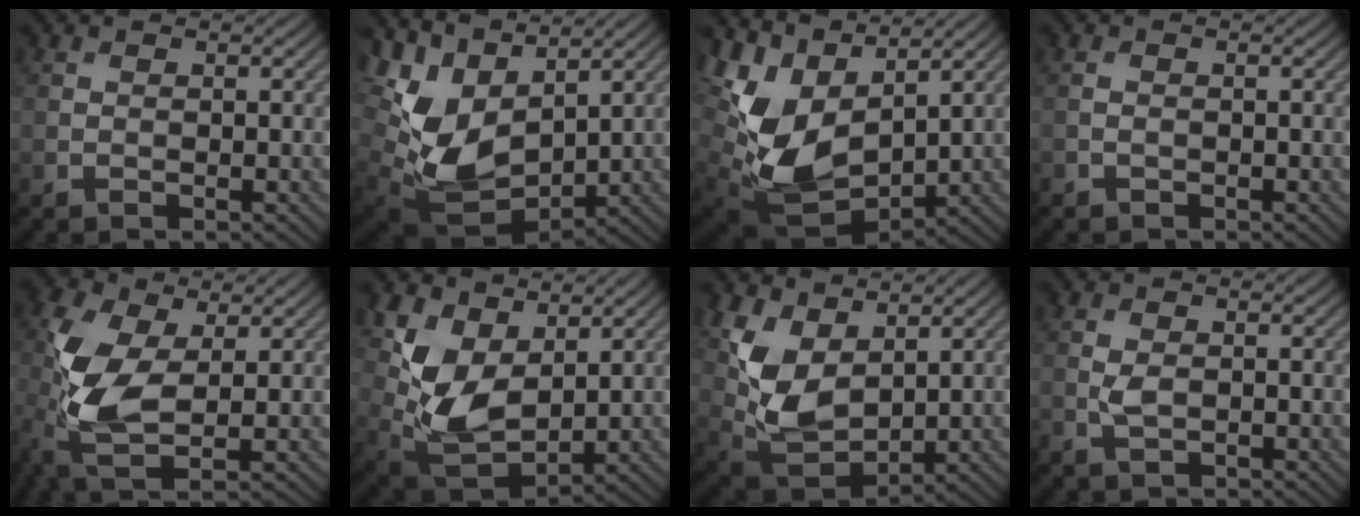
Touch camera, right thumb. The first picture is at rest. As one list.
[{"total": 10.5, "force": [2.7, 6.5, 7.8], "torque": [-0.181, -0.012, 0.057]}, {"total": 11.5, "force": [3.1, 7.4, 8.3], "torque": [-0.203, -0.005, 0.064]}, {"total": 0.8, "force": [-0.4, 0.6, 0.3], "torque": [-0.005, -0.002, -0.010]}, {"total": 10.1, "force": [-0.3, 5.3, 8.5], "torque": [-0.227, 0.003, -0.012]}, {"total": 10.4, "force": [4.0, 6.0, 7.5], "torque": [-0.186, -0.003, 0.079]}, {"total": 10.1, "force": [3.9, 5.9, 7.3], "torque": [-0.184, 0.000, 0.079]}, {"total": 2.2, "force": [-0.7, 1.4, 1.5], "torque": [-0.037, -0.003, -0.017]}]